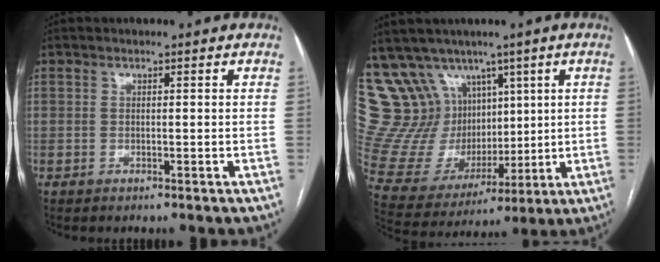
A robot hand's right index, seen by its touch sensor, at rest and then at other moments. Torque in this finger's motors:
{"motor_torque": [-0.87, 1.13, -0.35, -0.11]}